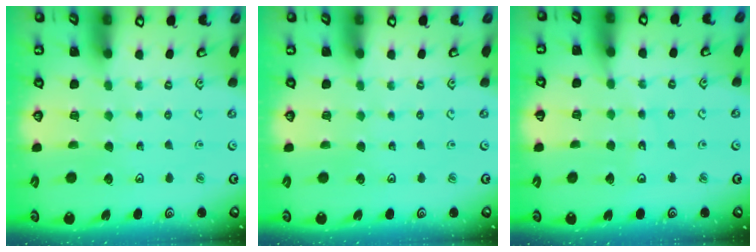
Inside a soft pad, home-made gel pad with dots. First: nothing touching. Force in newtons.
{"total": 0.0}
{"total": 2.9, "press": 2.9, "slide": 0.3}